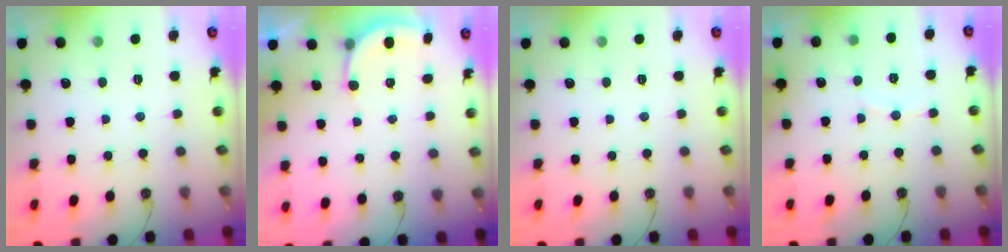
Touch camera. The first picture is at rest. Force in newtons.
{"total": 3.3, "press": 3.3, "slide": 0.6}
{"total": 0.0}
{"total": 2.4, "press": 2.3, "slide": 0.3}